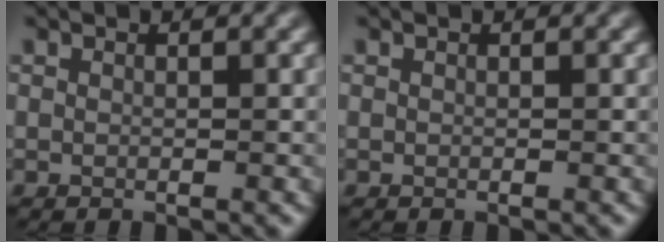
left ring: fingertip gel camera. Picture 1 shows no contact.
{"total": 0.0}